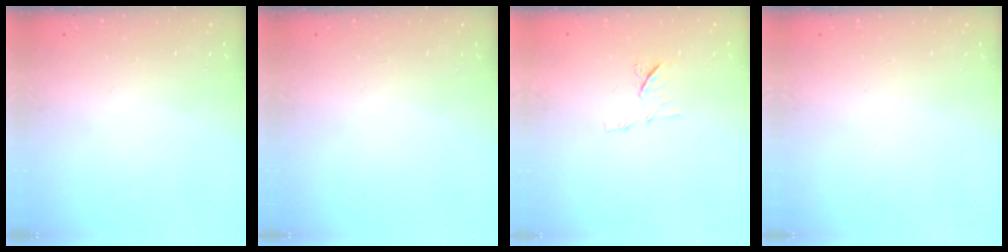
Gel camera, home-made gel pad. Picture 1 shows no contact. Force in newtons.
{"total": 0.0}
{"total": 6.7, "press": 6.6, "slide": 1.0}
{"total": 0.0}